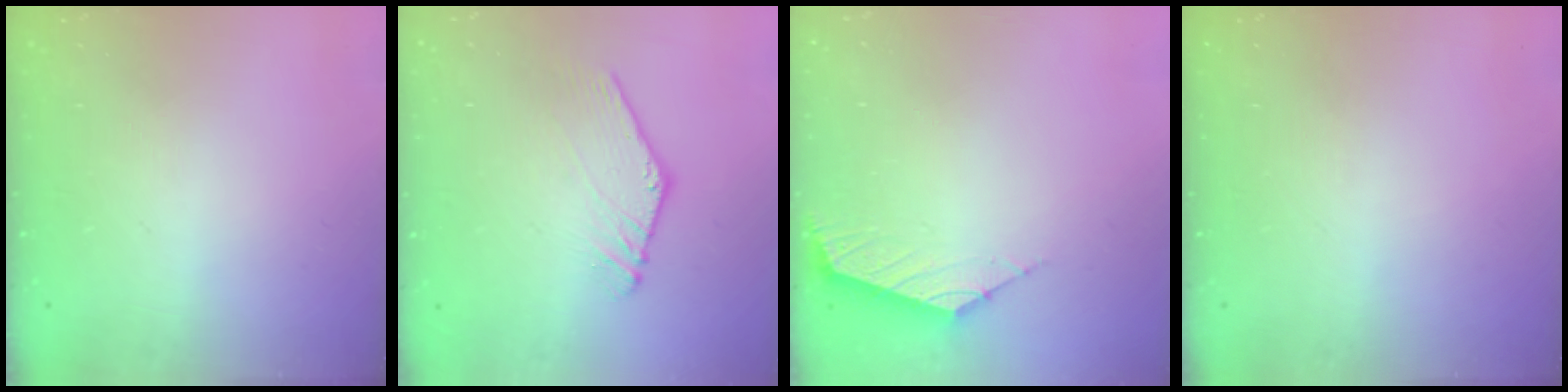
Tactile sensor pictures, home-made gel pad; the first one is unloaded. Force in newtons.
{"total": 1.2, "press": 1.2, "slide": 0.2}
{"total": 2.6, "press": 2.5, "slide": 0.6}
{"total": 0.0}